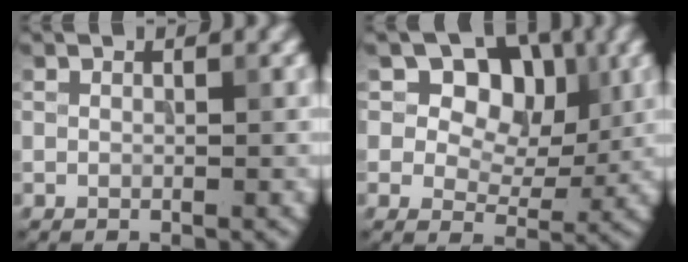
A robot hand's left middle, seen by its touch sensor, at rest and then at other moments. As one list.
[{"total": 7.2, "force": [2.8, 5.3, 3.9], "torque": [-0.067, 0.004, 0.032]}]